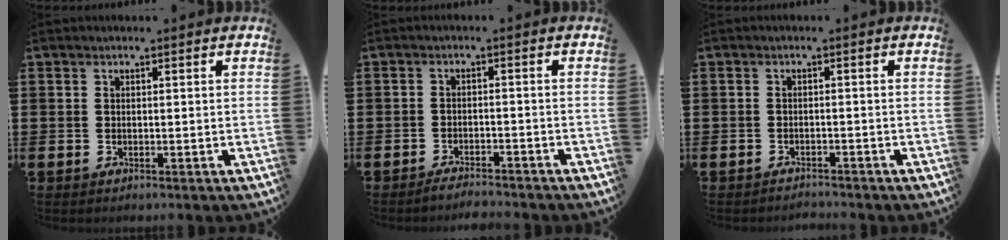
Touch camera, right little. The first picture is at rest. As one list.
[{"total": 2.0, "force": [-2.0, 0.0, 0.3], "torque": [-0.009, 0.004, -0.039]}, {"total": 1.2, "force": [-1.1, 0.0, -0.2], "torque": [0.000, 0.003, -0.025]}]